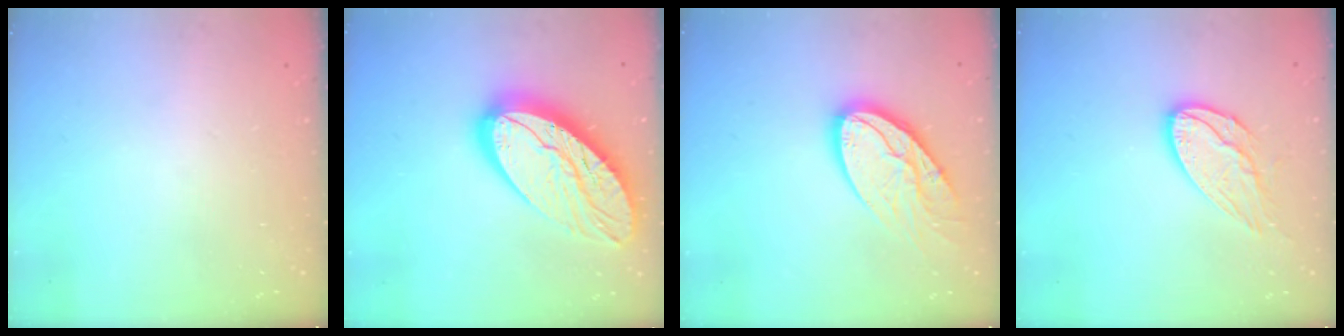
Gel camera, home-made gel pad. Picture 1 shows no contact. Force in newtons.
{"total": 22.8, "press": 22.7, "slide": 1.6}
{"total": 15.6, "press": 15.5, "slide": 1.7}
{"total": 11.5, "press": 11.5, "slide": 0.6}